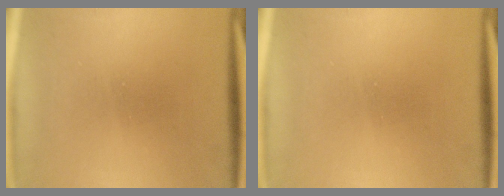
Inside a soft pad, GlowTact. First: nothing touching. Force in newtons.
{"total": 0.0}